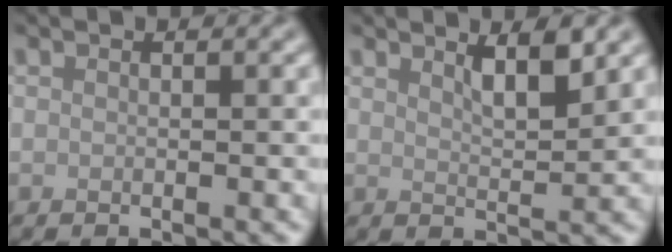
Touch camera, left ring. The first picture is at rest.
{"total": 2.9, "force": [1.9, 0.6, 2.1], "torque": [-0.031, -0.002, 0.033]}